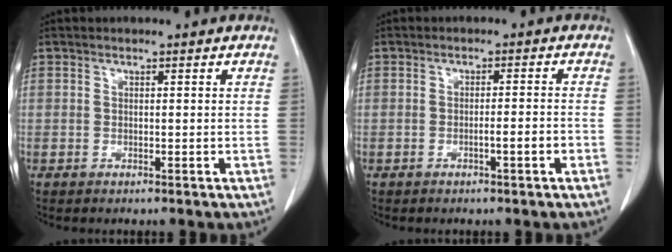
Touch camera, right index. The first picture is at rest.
{"total": 2.6, "force": [-1.2, 0.0, 2.4], "torque": [-0.035, 0.000, -0.018]}